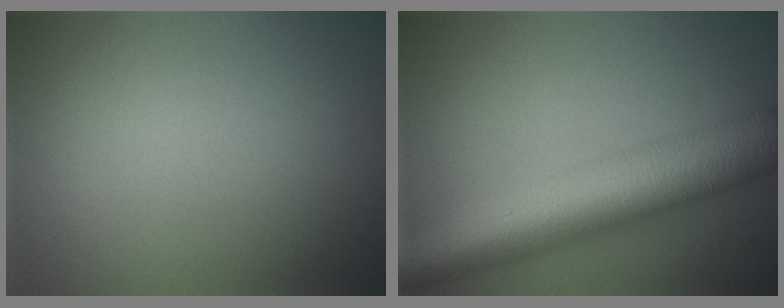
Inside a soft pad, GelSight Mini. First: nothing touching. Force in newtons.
{"total": 10.5, "press": 10.5, "slide": 0.2}